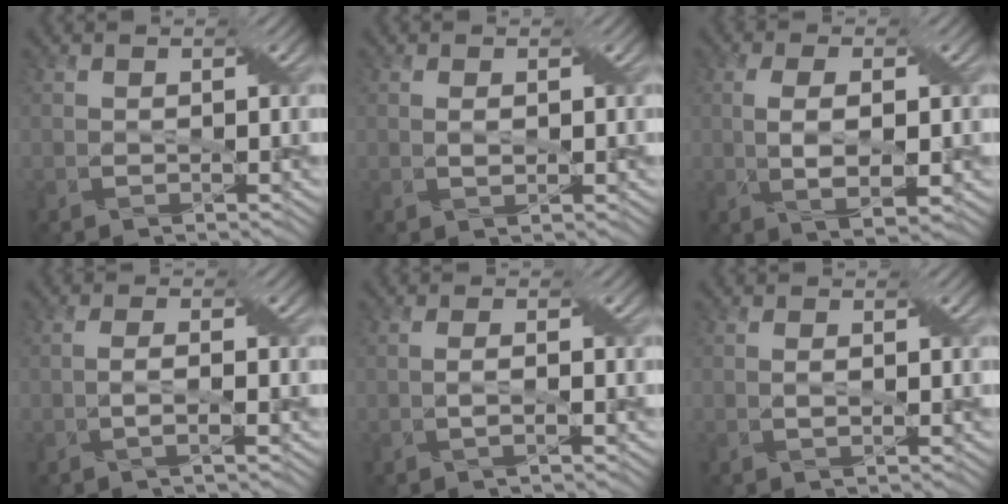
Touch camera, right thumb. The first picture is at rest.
{"total": 1.1, "force": [0.2, 0.4, 1.0], "torque": [-0.023, 0.001, 0.005]}
{"total": 5.4, "force": [-0.4, 2.0, 5.0], "torque": [-0.103, -0.001, -0.002]}
{"total": 1.9, "force": [-0.5, 0.2, 1.8], "torque": [-0.040, 0.005, -0.012]}
{"total": 1.4, "force": [-0.3, 0.2, 1.4], "torque": [-0.031, 0.004, -0.007]}
{"total": 0.9, "force": [0.0, 0.3, 0.8], "torque": [-0.018, 0.001, 0.001]}